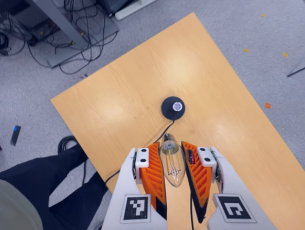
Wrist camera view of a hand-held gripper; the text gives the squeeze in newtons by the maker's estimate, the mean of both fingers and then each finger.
{"total": 21.0, "left": 23.0, "right": 19.0}